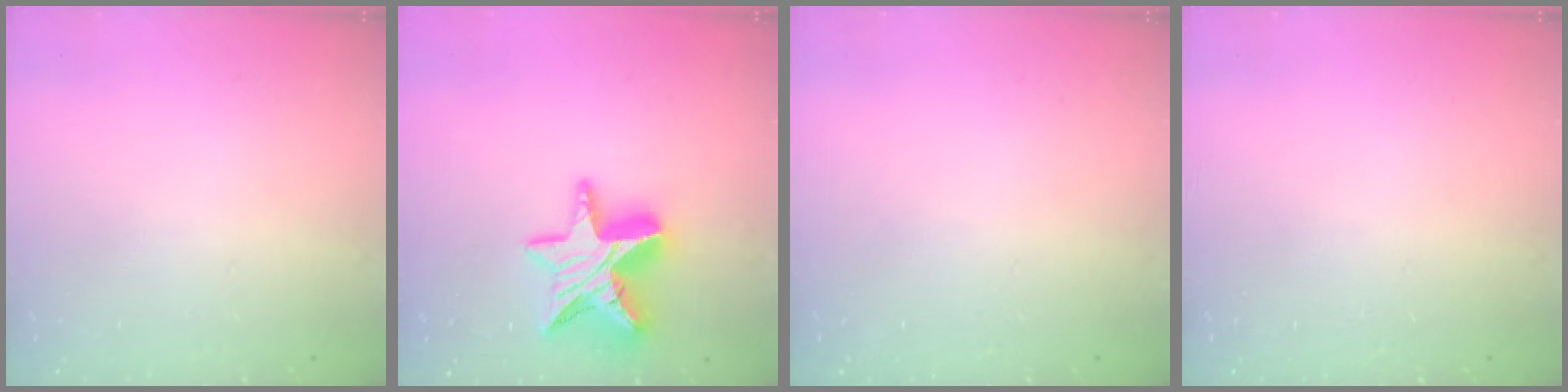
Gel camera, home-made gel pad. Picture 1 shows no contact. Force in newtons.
{"total": 15.9, "press": 15.9, "slide": 1.2}
{"total": 0.0}
{"total": 0.0}